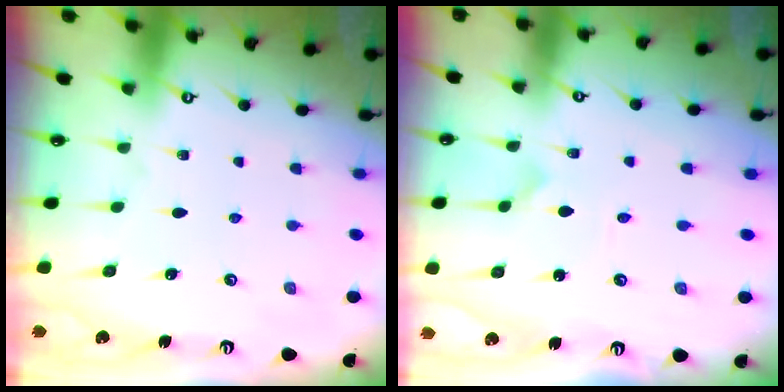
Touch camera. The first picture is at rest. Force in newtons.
{"total": 2.4, "press": 2.4, "slide": 0.2}